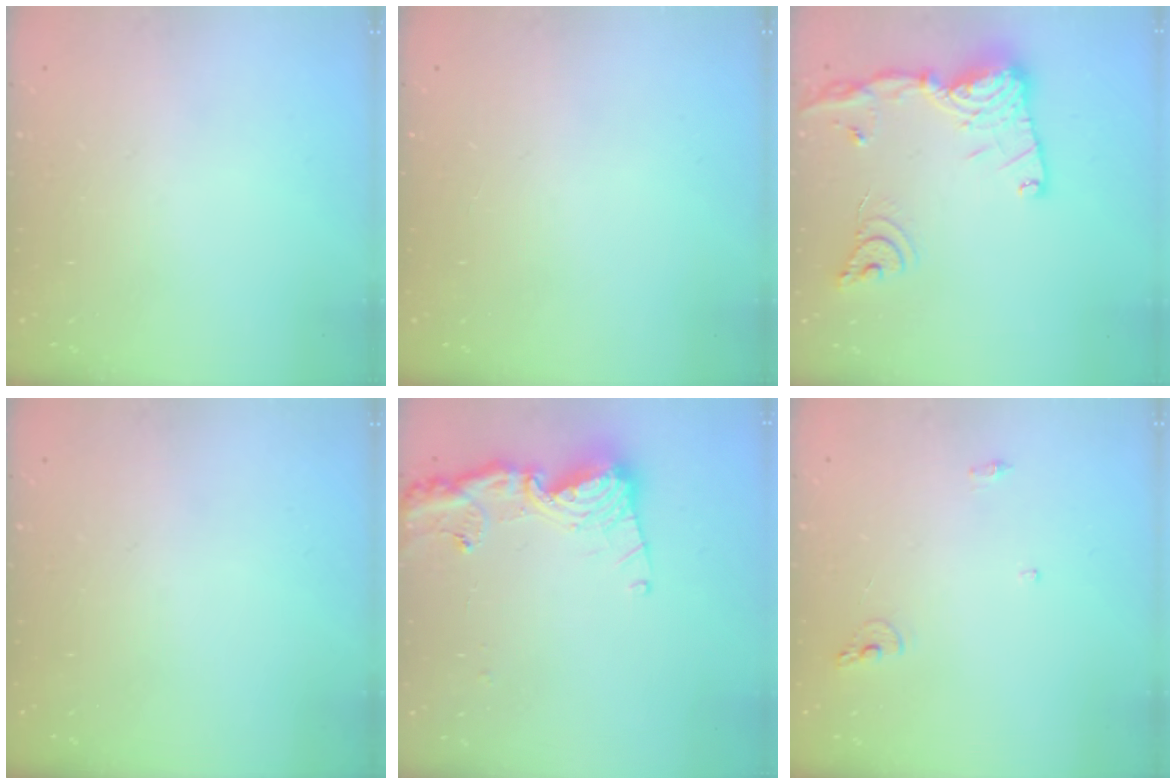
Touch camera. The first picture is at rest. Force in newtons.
{"total": 0.0}
{"total": 18.5, "press": 18.4, "slide": 1.7}
{"total": 0.0}
{"total": 14.4, "press": 14.3, "slide": 1.9}
{"total": 6.6, "press": 6.6, "slide": 0.7}